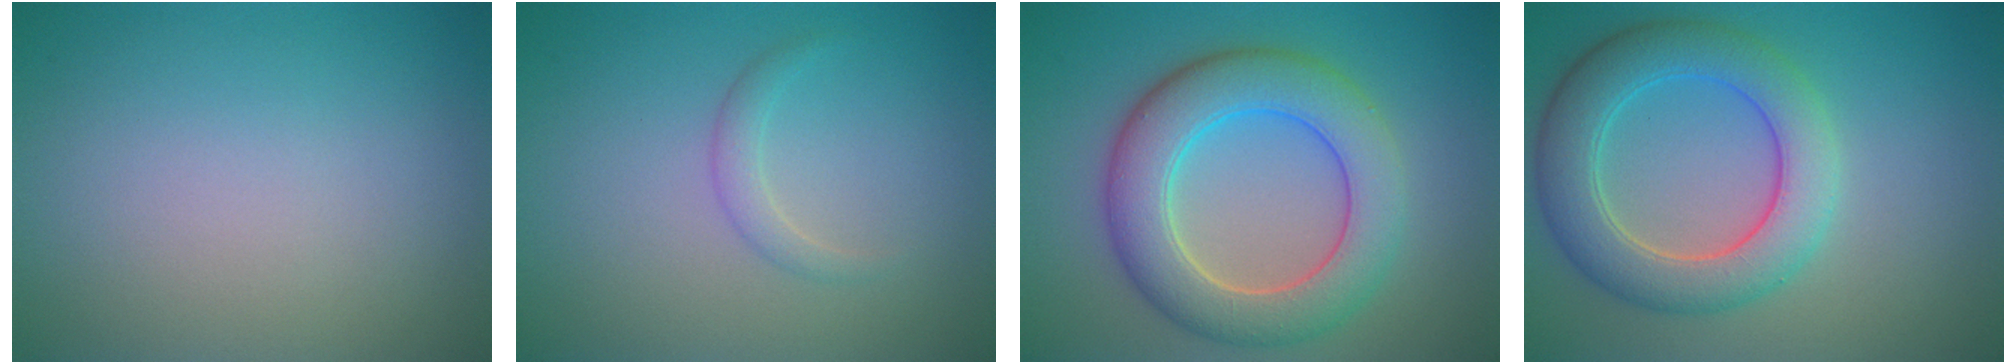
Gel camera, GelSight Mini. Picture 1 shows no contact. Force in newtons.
{"total": 1.2, "press": 1.2, "slide": 0.0}
{"total": 7.7, "press": 7.6, "slide": 0.5}
{"total": 6.4, "press": 6.4, "slide": 0.3}